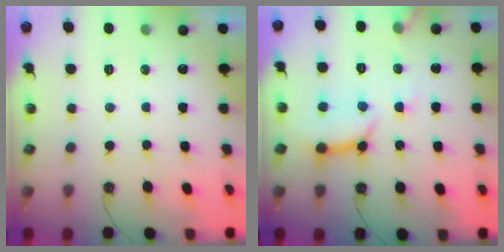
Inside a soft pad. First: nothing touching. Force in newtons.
{"total": 11.8, "press": 11.7, "slide": 1.3}